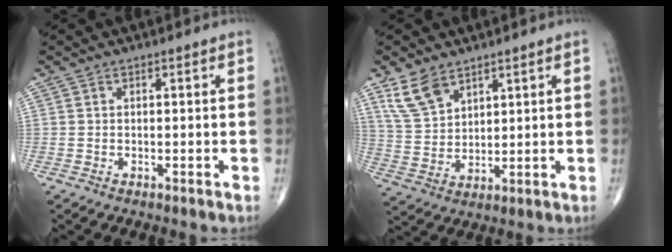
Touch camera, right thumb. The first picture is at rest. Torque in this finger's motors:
{"motor_torque": [-0.60, 0.80, -0.02, 0.14, 0.06]}